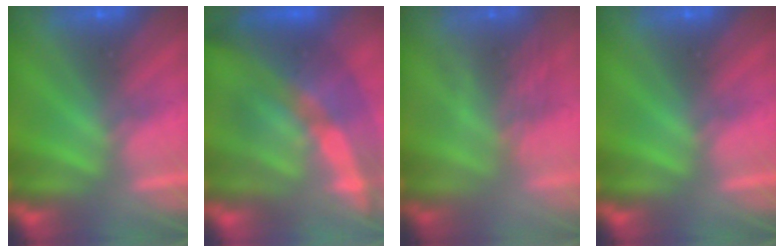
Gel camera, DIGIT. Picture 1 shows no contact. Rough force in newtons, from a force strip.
{"total": 9.8}
{"total": 2.9}
{"total": 0.0}